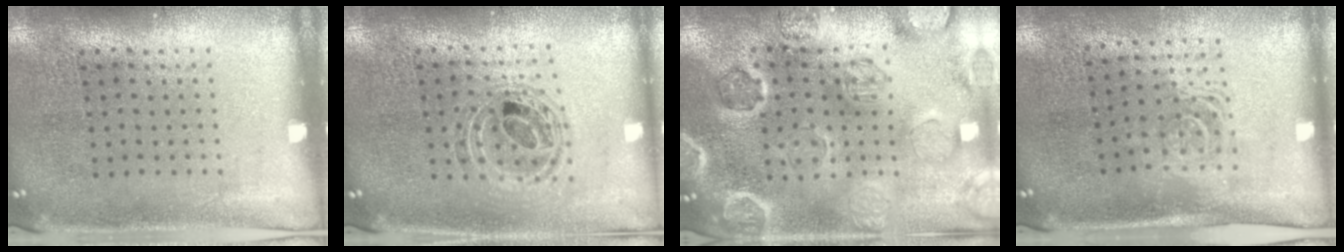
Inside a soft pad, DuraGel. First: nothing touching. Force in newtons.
{"total": 0.7, "press": 0.7, "slide": 0.2}
{"total": 2.4, "press": 2.4, "slide": 0.2}
{"total": 1.7, "press": 1.3, "slide": 1.1}